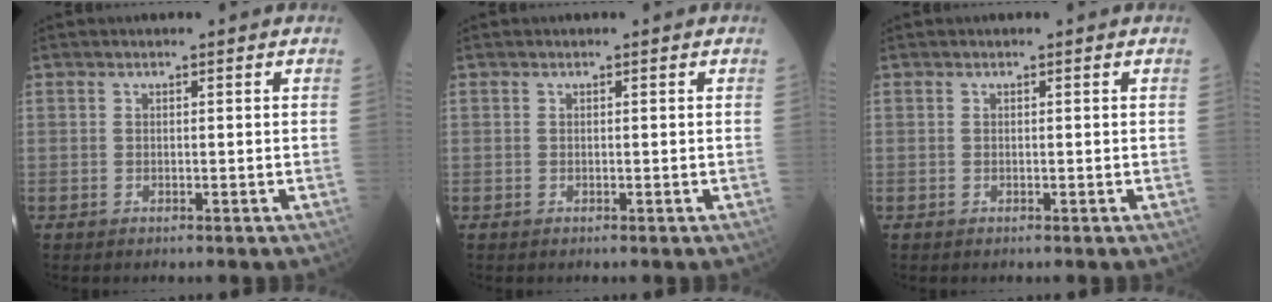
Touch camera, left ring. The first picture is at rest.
{"total": 0.0}
{"total": 0.0}